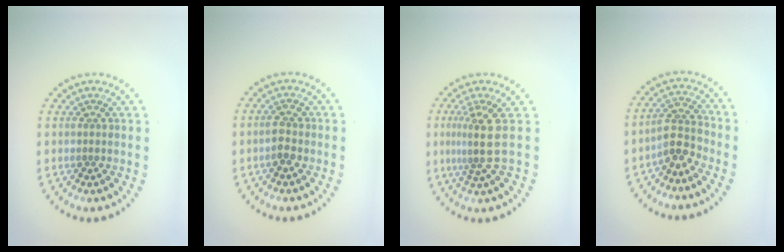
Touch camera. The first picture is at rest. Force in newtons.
{"total": 1.8, "press": 1.7, "slide": 0.2}
{"total": 3.0, "press": 2.1, "slide": 2.1}
{"total": 2.7, "press": 2.4, "slide": 1.3}